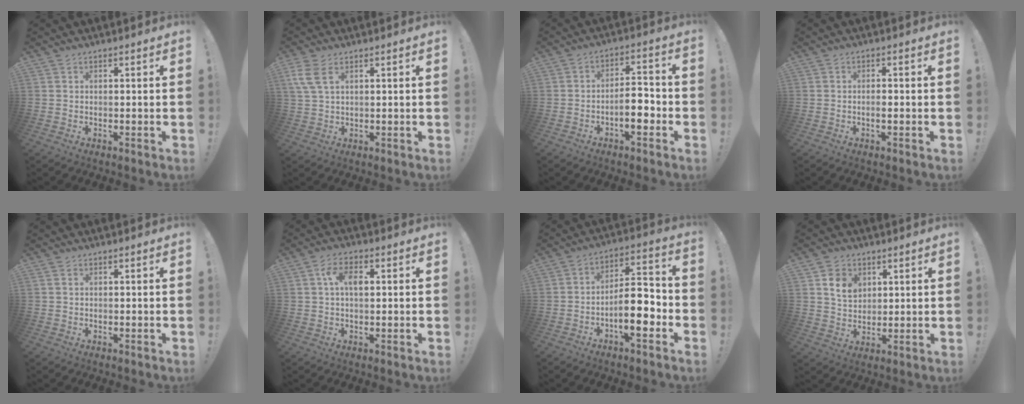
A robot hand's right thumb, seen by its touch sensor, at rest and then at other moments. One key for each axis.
{"total": 6.7, "fx": 3.1, "fy": 3.6, "fz": 4.8, "tx": -0.102, "ty": -0.005, "tz": 0.058}
{"total": 9.1, "fx": -3.3, "fy": 3.4, "fz": 7.7, "tx": -0.115, "ty": 0.014, "tz": -0.059}
{"total": 2.0, "fx": -0.8, "fy": 0.5, "fz": 1.7, "tx": -0.025, "ty": 0.000, "tz": -0.015}
{"total": 0.7, "fx": 0.3, "fy": 0.4, "fz": 0.4, "tx": -0.003, "ty": 0.000, "tz": 0.005}
{"total": 5.8, "fx": 1.4, "fy": 3.0, "fz": 4.8, "tx": -0.087, "ty": 0.010, "tz": 0.023}
{"total": 13.5, "fx": -4.9, "fy": 4.9, "fz": 11.6, "tx": -0.181, "ty": 0.021, "tz": -0.081}
{"total": 8.0, "fx": 3.6, "fy": 6.3, "fz": 3.4, "tx": -0.049, "ty": -0.013, "tz": 0.069}